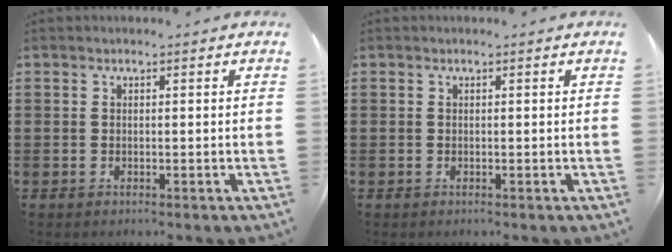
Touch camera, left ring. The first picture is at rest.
{"total": 0.0}